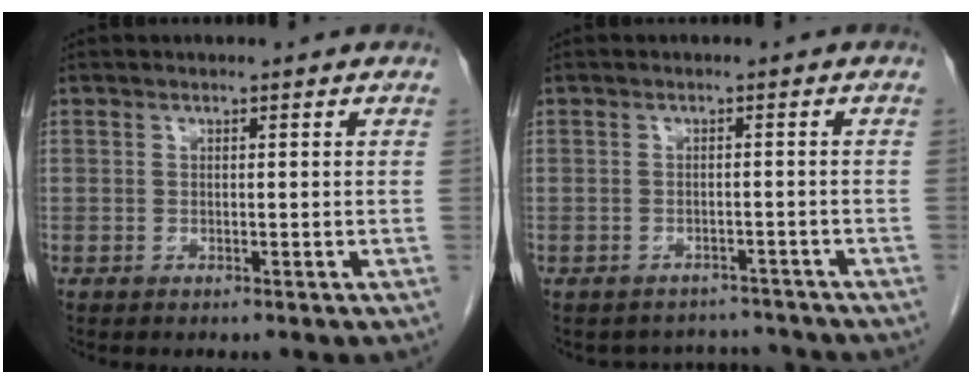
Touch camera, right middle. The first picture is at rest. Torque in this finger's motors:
{"motor_torque": [-0.52, -0.15, -0.09, -0.03]}